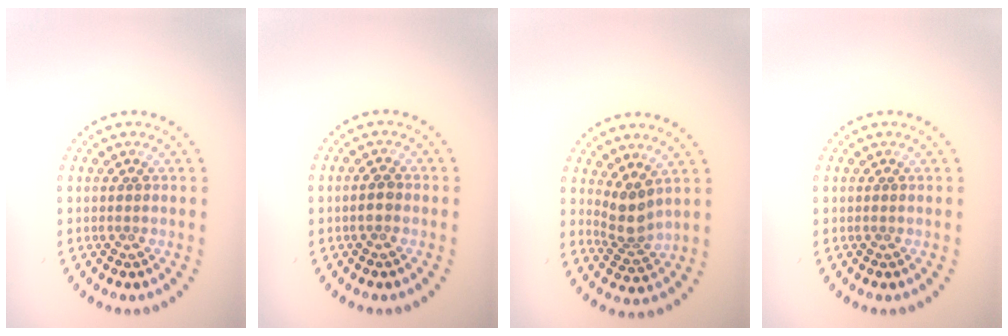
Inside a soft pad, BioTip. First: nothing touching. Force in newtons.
{"total": 1.3, "press": 1.3, "slide": 0.2}
{"total": 2.8, "press": 2.2, "slide": 1.7}
{"total": 0.0}